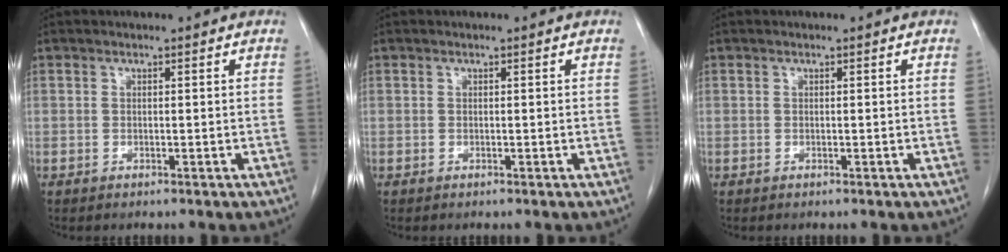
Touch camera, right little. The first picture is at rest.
{"total": 0.0}
{"total": 0.0}